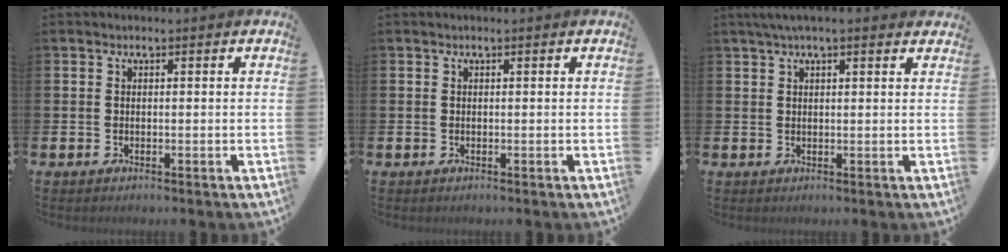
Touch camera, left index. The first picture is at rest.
{"total": 0.0}
{"total": 2.9, "force": [2.3, 0.5, 1.7], "torque": [-0.035, 0.002, 0.040]}